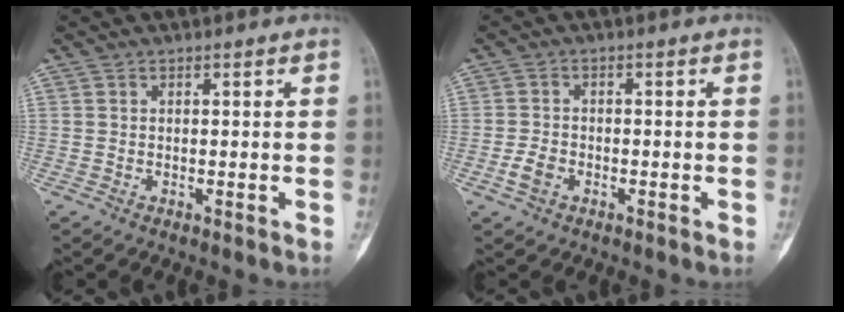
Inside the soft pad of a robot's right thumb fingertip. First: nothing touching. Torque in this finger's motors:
{"motor_torque": [0.58, 0.46, 0.16, -0.39, 0.10]}